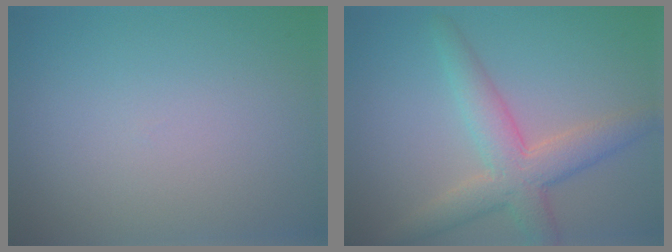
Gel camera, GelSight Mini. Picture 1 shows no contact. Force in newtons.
{"total": 5.0, "press": 5.0, "slide": 0.3}